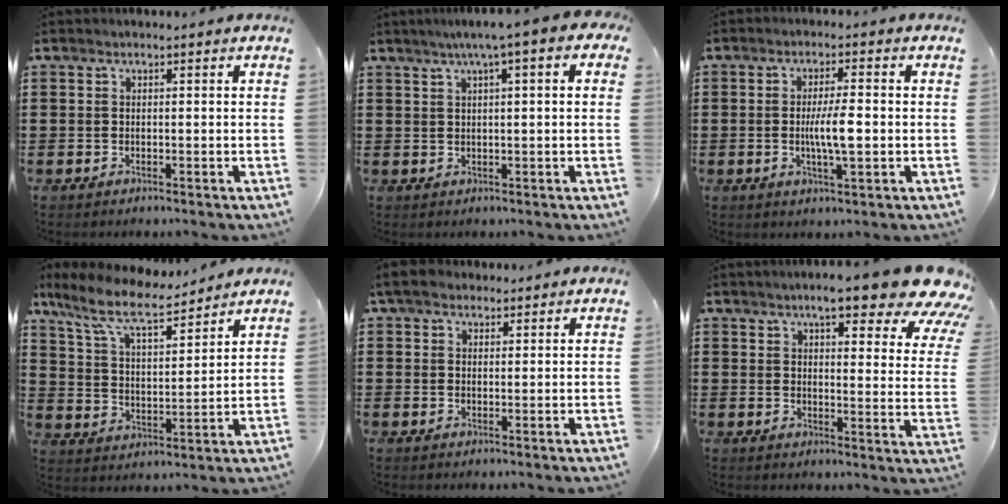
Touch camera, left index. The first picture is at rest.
{"total": 3.9, "force": [1.3, 0.1, 3.7], "torque": [-0.073, 0.001, 0.019]}
{"total": 5.5, "force": [-0.5, 1.1, 5.3], "torque": [-0.108, -0.002, -0.017]}
{"total": 9.2, "force": [7.4, 2.0, 5.1], "torque": [-0.127, -0.035, 0.128]}
{"total": 3.5, "force": [2.7, 1.8, 1.3], "torque": [-0.036, 0.006, 0.051]}
{"total": 10.7, "force": [8.2, 1.5, 6.8], "torque": [-0.114, -0.041, 0.134]}